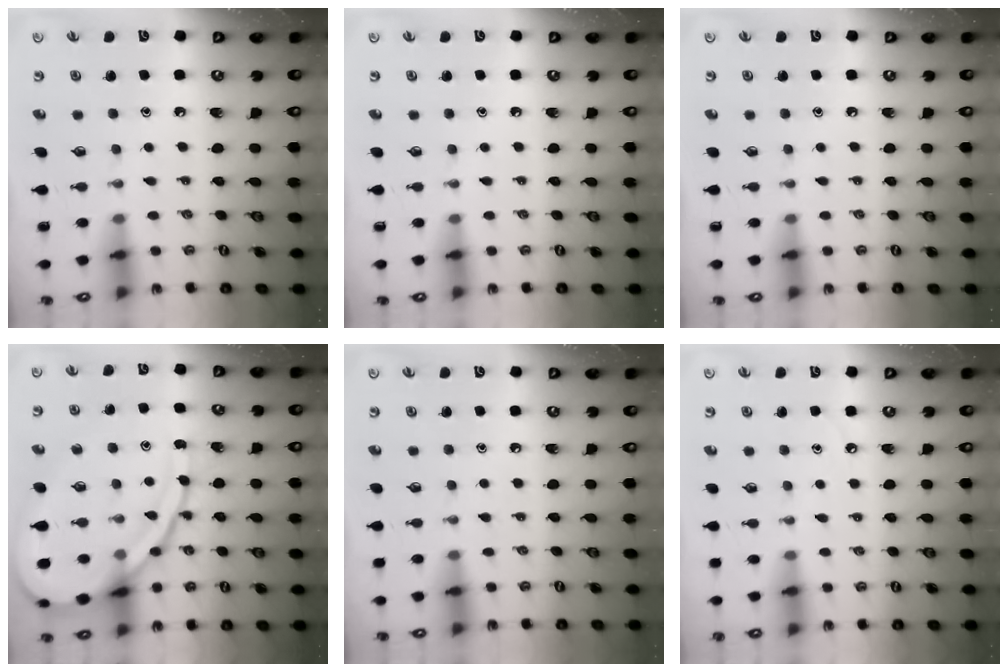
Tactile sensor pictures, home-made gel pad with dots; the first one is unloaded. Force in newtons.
{"total": 0.0}
{"total": 0.0}
{"total": 15.6, "press": 15.4, "slide": 1.8}
{"total": 4.1, "press": 4.0, "slide": 0.6}
{"total": 3.2, "press": 3.1, "slide": 0.5}